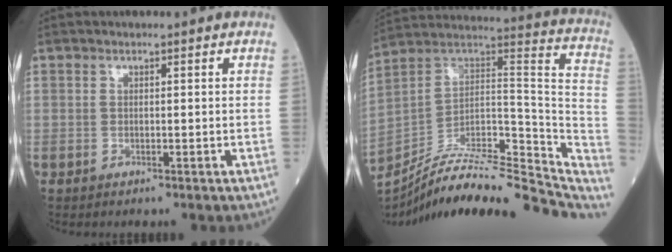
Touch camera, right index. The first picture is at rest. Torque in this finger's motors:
{"motor_torque": [-0.86, -0.99, -0.68, -0.13]}